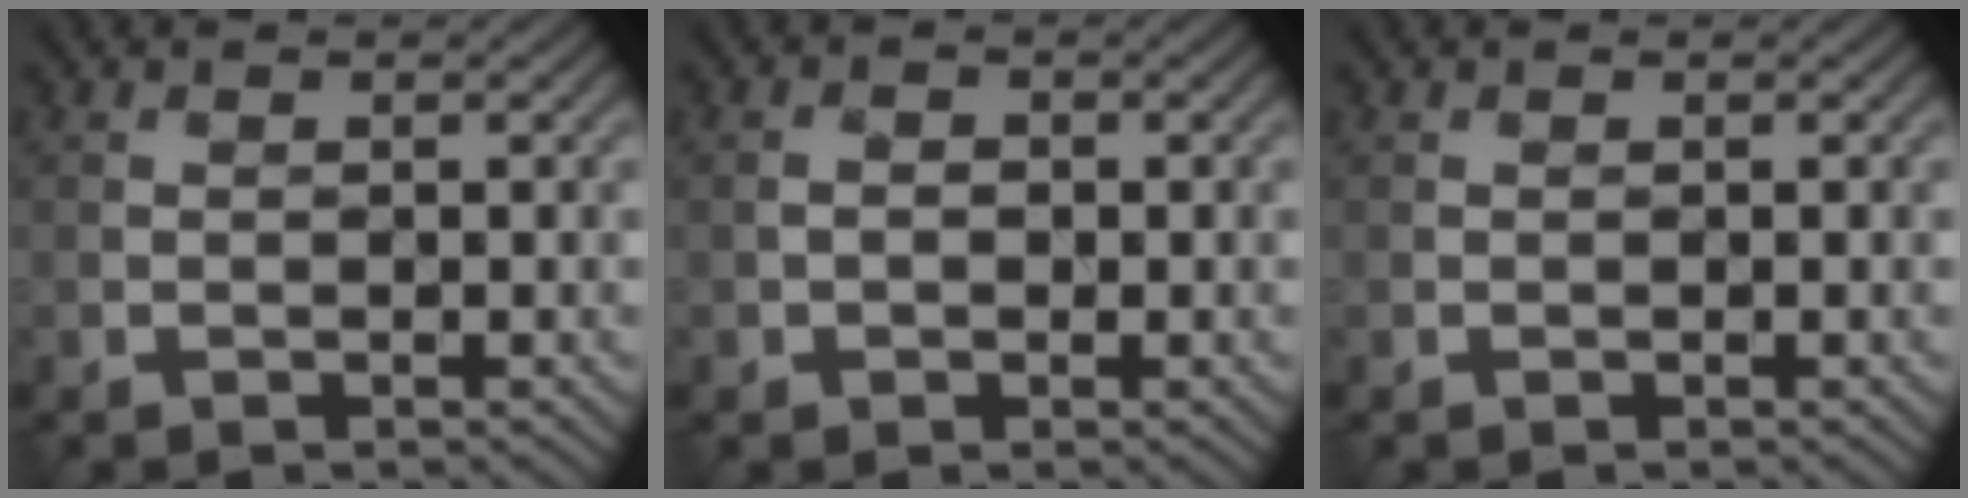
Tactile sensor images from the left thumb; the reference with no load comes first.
{"total": 1.6, "force": [-0.3, 1.3, 0.9], "torque": [-0.018, -0.002, -0.006]}
{"total": 0.0}